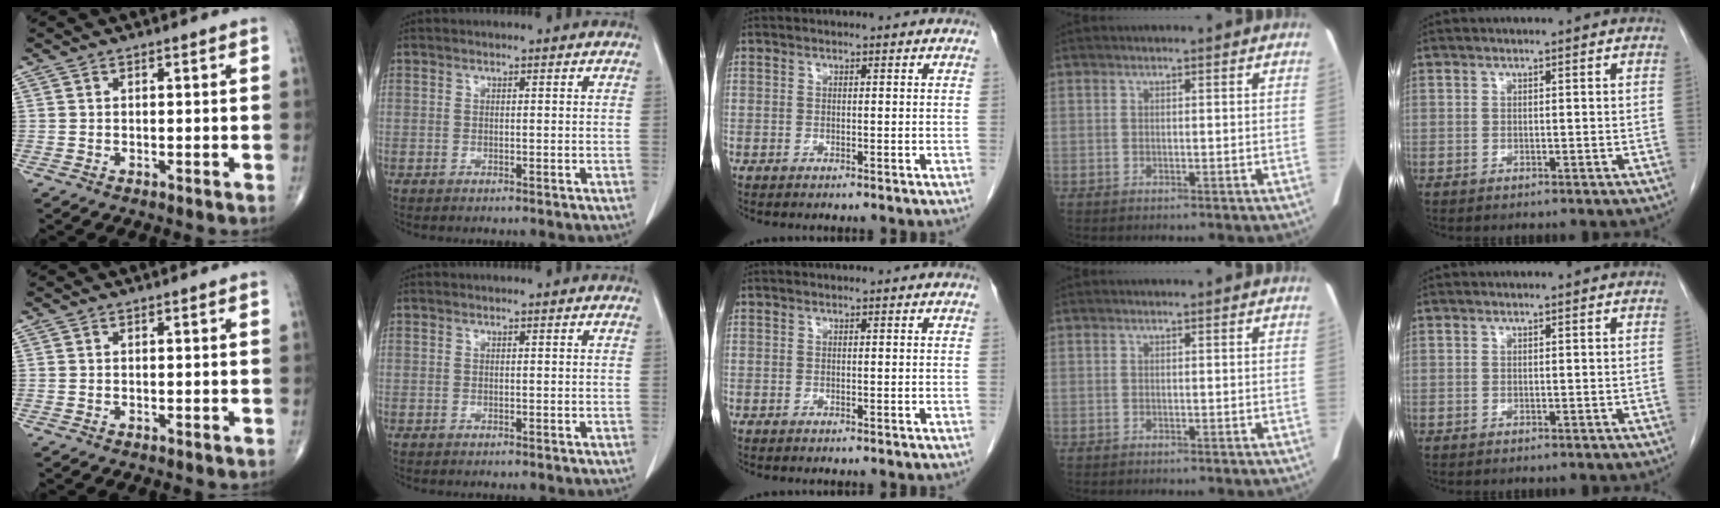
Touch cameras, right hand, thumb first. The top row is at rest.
{}